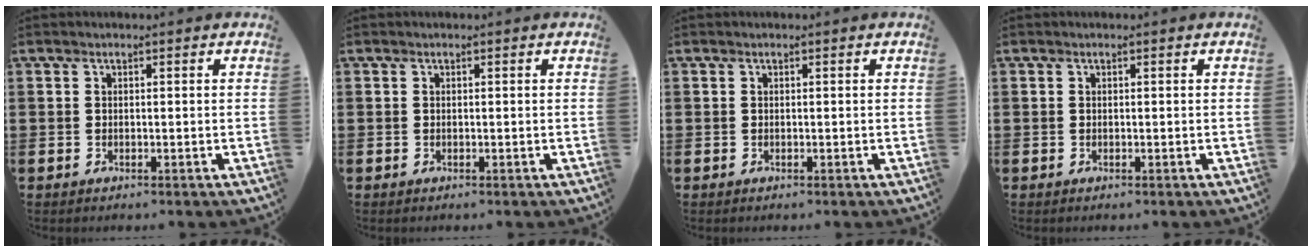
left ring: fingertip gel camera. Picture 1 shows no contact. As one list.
[{"total": 0.0}, {"total": 0.0}, {"total": 0.0}]